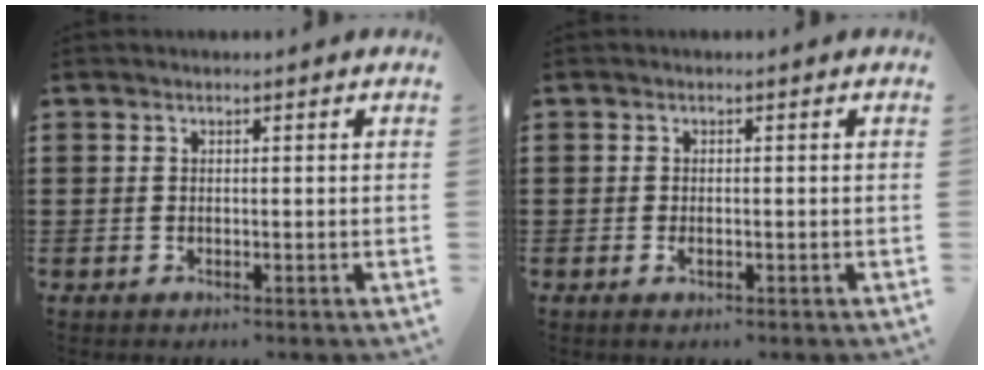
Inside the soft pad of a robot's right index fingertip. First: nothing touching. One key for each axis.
{"total": 0.9, "fx": -0.4, "fy": 0.2, "fz": 0.8, "tx": -0.017, "ty": -0.005, "tz": -0.006}